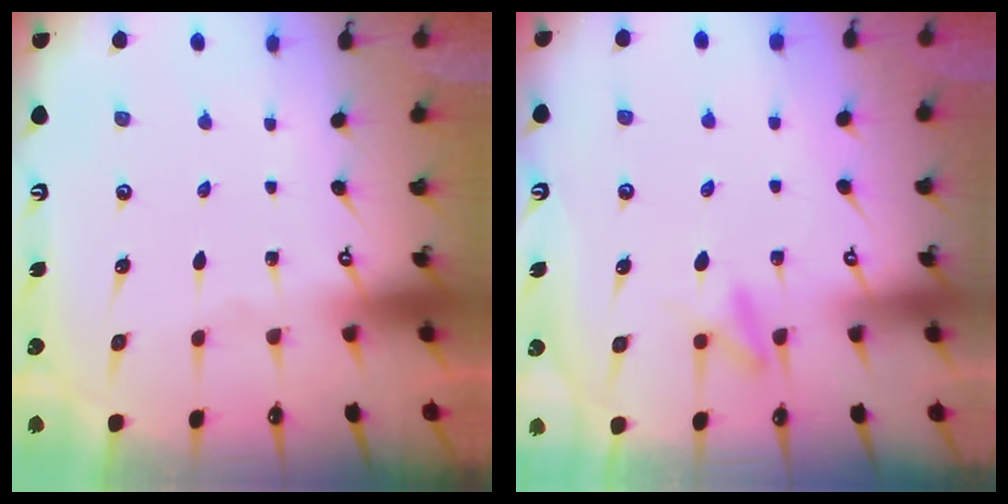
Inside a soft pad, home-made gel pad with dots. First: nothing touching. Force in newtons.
{"total": 8.3, "press": 8.3, "slide": 0.9}